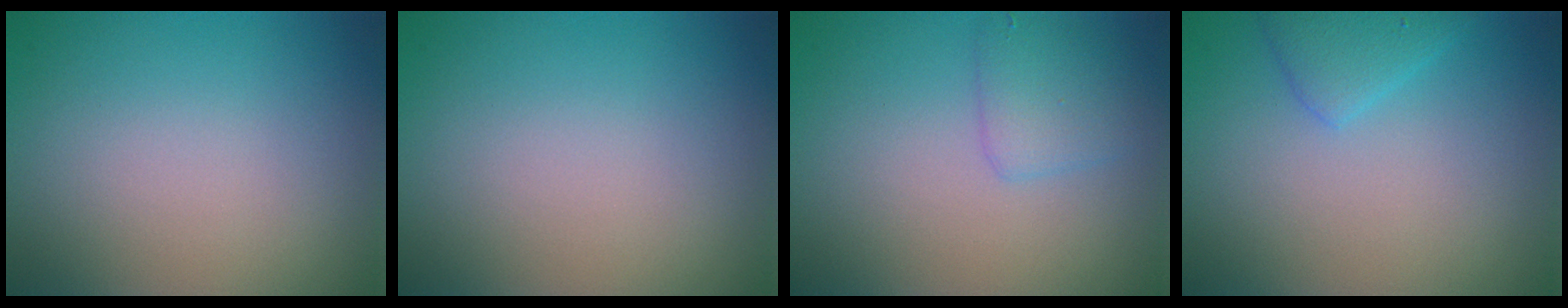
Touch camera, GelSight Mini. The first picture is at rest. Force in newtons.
{"total": 0.0}
{"total": 2.0, "press": 2.0, "slide": 0.0}
{"total": 2.0, "press": 2.0, "slide": 0.1}